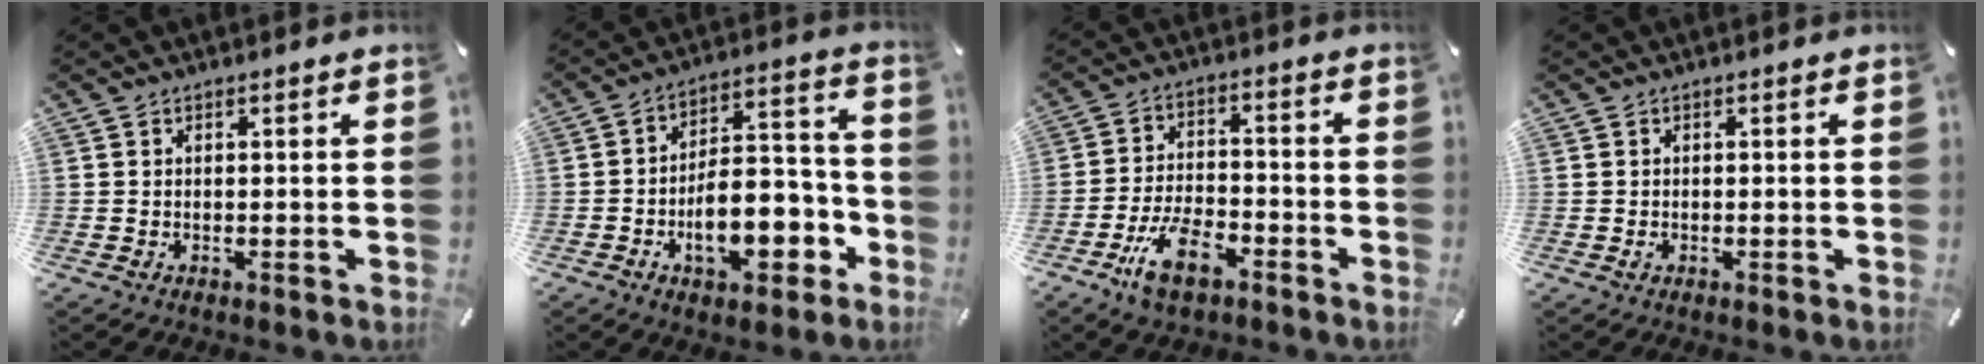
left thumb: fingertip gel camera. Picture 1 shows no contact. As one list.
[{"total": 14.1, "force": [-5.5, 8.3, 10.0], "torque": [-0.139, 0.013, -0.092]}, {"total": 11.1, "force": [-6.2, 5.3, 7.5], "torque": [-0.153, 0.026, -0.113]}, {"total": 0.8, "force": [-0.2, 0.5, 0.5], "torque": [-0.010, -0.001, -0.004]}]